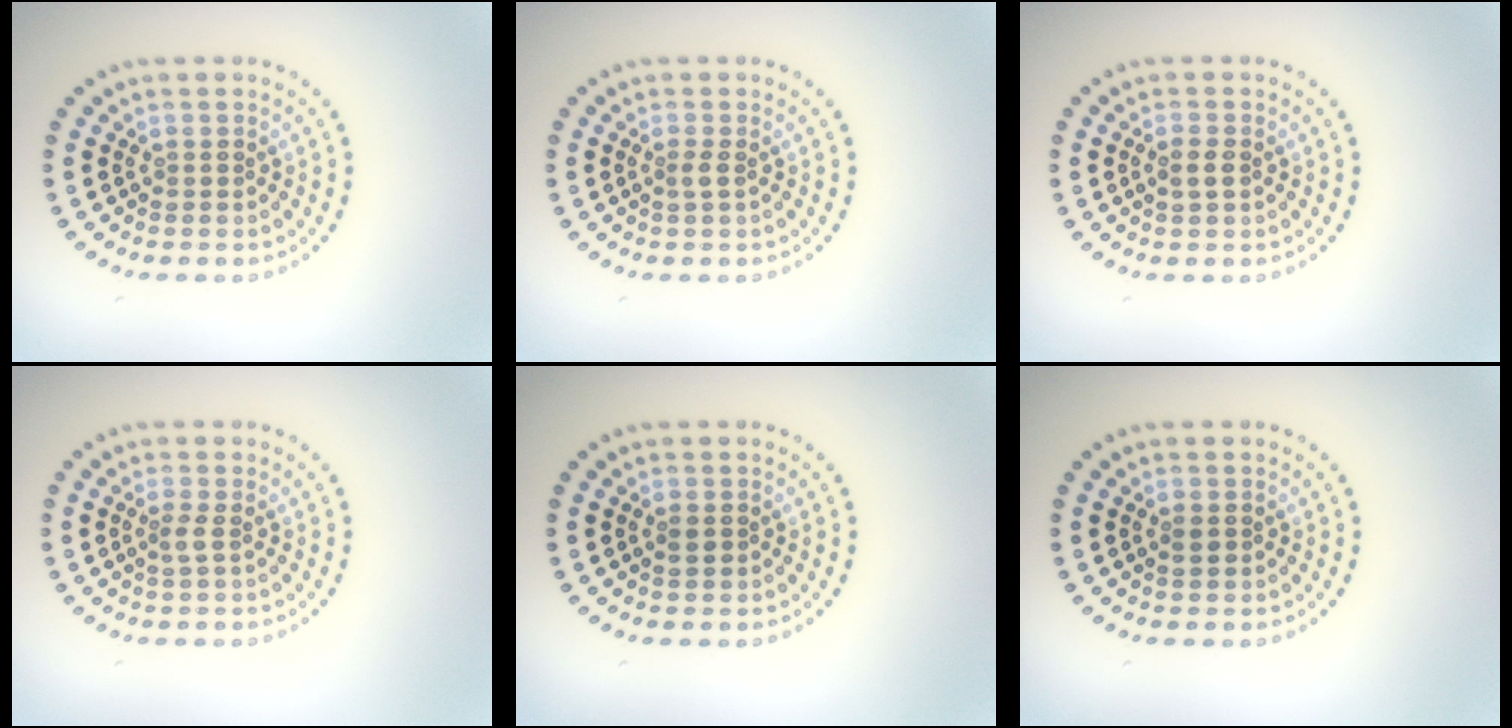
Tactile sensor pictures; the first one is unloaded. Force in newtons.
{"total": 0.7, "press": 0.5, "slide": 0.5}
{"total": 1.3, "press": 1.3, "slide": 0.1}
{"total": 1.0, "press": 0.8, "slide": 0.6}
{"total": 0.9, "press": 0.9, "slide": 0.2}
{"total": 0.9, "press": 0.9, "slide": 0.2}